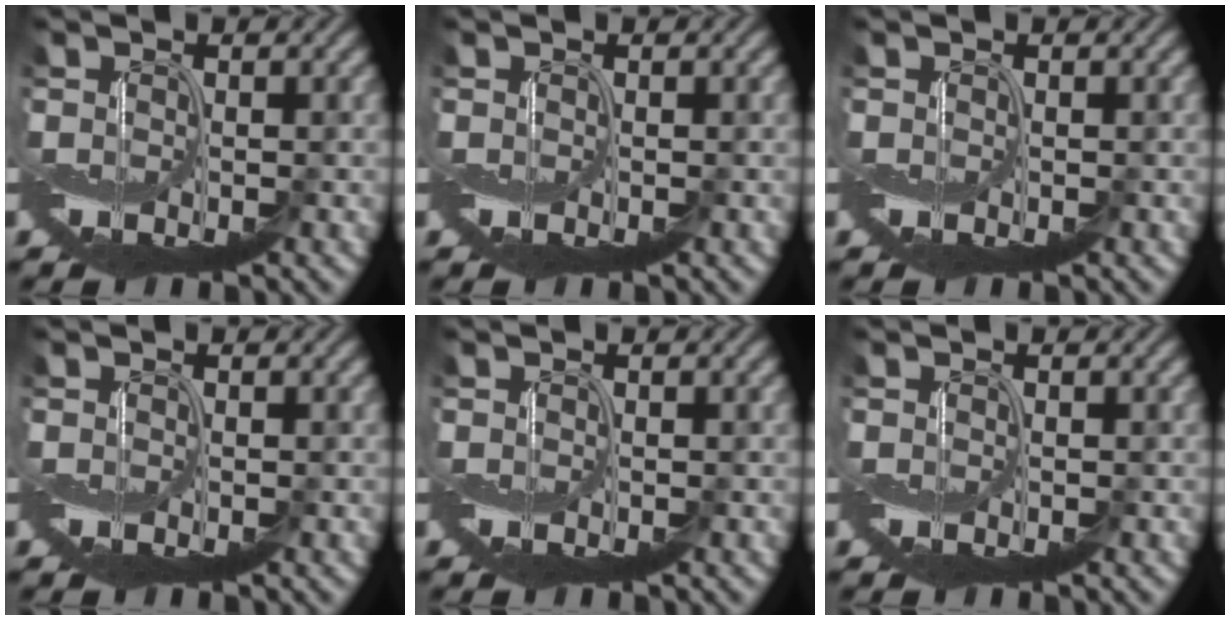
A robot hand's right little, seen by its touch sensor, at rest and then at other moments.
{"total": 0.0}
{"total": 0.0}
{"total": 0.0}
{"total": 0.0}
{"total": 0.0}